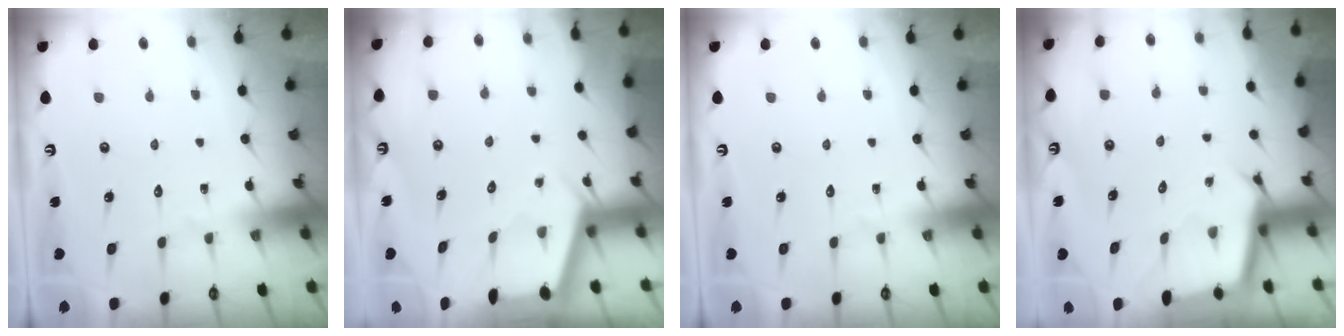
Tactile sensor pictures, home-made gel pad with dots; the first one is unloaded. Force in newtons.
{"total": 2.4, "press": 2.4, "slide": 0.3}
{"total": 0.0}
{"total": 2.7, "press": 2.7, "slide": 0.1}